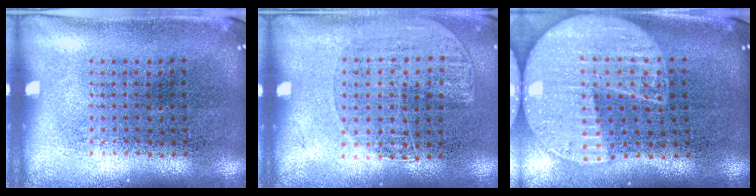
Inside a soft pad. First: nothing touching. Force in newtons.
{"total": 1.1, "press": 1.0, "slide": 0.5}
{"total": 2.2, "press": 1.9, "slide": 1.1}